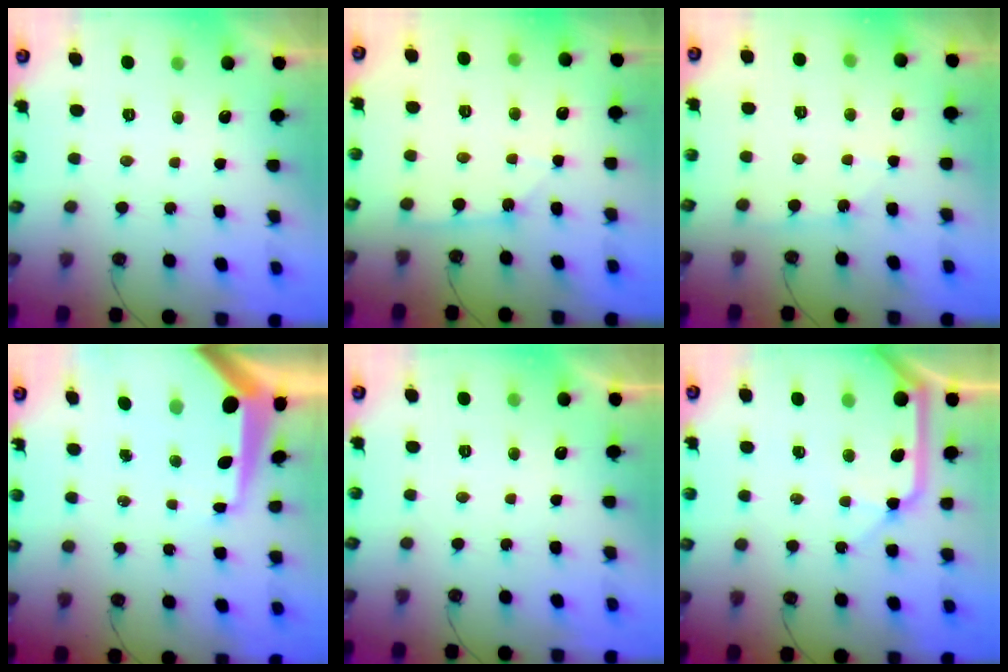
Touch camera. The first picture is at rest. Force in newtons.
{"total": 3.0, "press": 3.0, "slide": 0.2}
{"total": 3.9, "press": 3.9, "slide": 0.5}
{"total": 12.2, "press": 12.1, "slide": 1.0}
{"total": 0.0}
{"total": 12.0, "press": 11.9, "slide": 1.6}